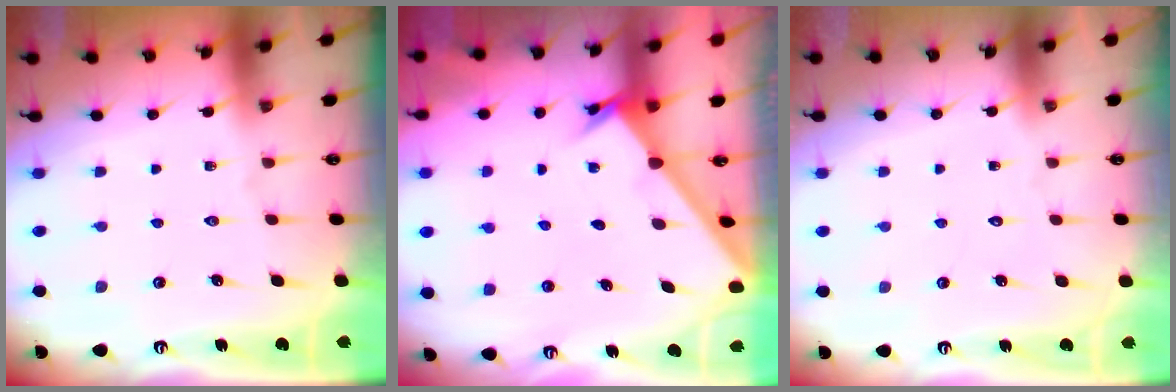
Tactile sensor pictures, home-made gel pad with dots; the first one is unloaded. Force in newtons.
{"total": 2.0, "press": 2.0, "slide": 0.1}
{"total": 1.7, "press": 1.7, "slide": 0.1}